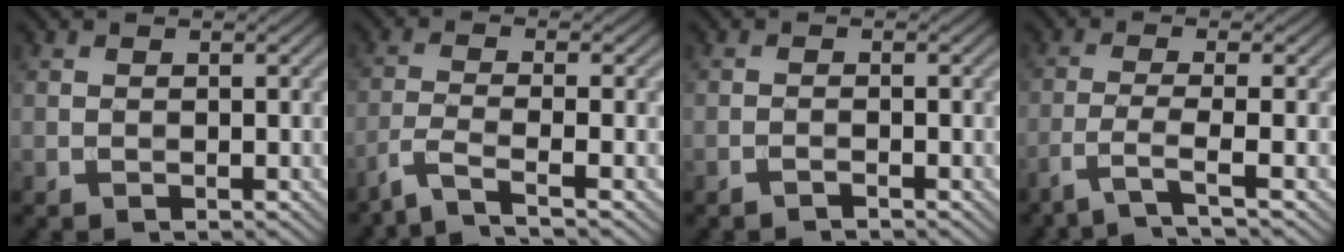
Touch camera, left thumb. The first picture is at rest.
{"total": 4.4, "force": [-3.1, 0.6, 3.1], "torque": [-0.053, 0.001, -0.080]}
{"total": 1.0, "force": [-0.8, 0.0, 0.5], "torque": [-0.009, 0.004, -0.020]}
{"total": 4.2, "force": [-2.4, 0.4, 3.4], "torque": [-0.059, 0.005, -0.070]}